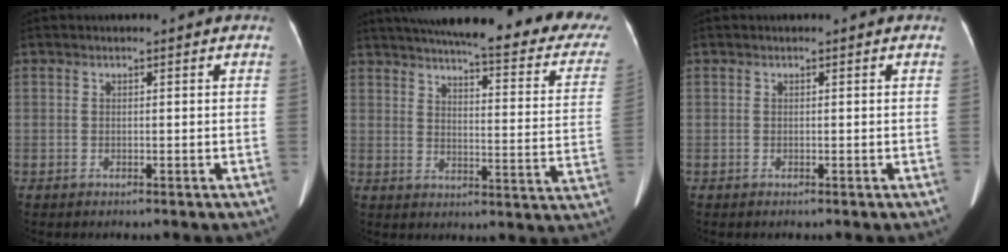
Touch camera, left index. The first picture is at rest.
{"total": 31.2, "force": [26.3, 4.9, 16.2], "torque": [-0.216, -0.046, 0.309]}
{"total": 0.0}